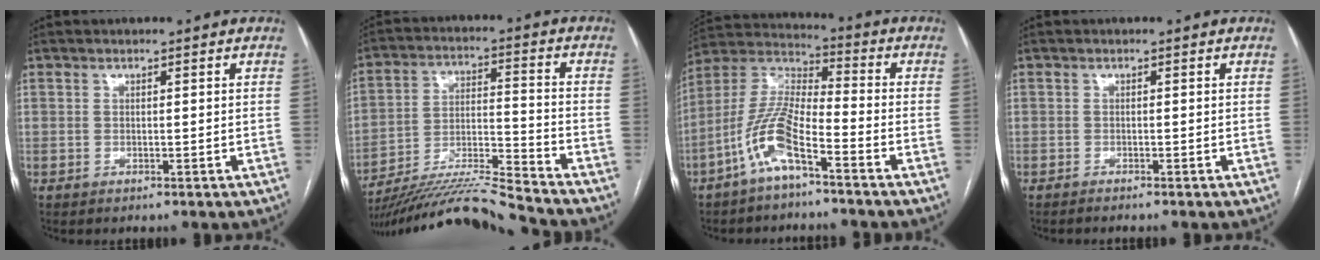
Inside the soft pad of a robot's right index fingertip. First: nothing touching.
{"total": 15.9, "force": [-15.1, -2.3, 4.6], "torque": [-0.082, 0.007, -0.263]}
{"total": 10.3, "force": [-5.6, 2.0, 8.4], "torque": [-0.196, 0.006, -0.116]}
{"total": 1.5, "force": [-1.4, -0.2, 0.6], "torque": [-0.007, 0.000, -0.019]}